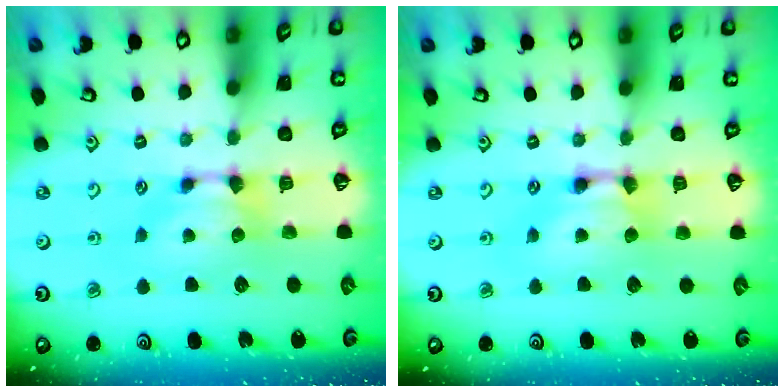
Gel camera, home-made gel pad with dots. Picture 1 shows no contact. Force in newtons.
{"total": 2.2, "press": 2.2, "slide": 0.1}